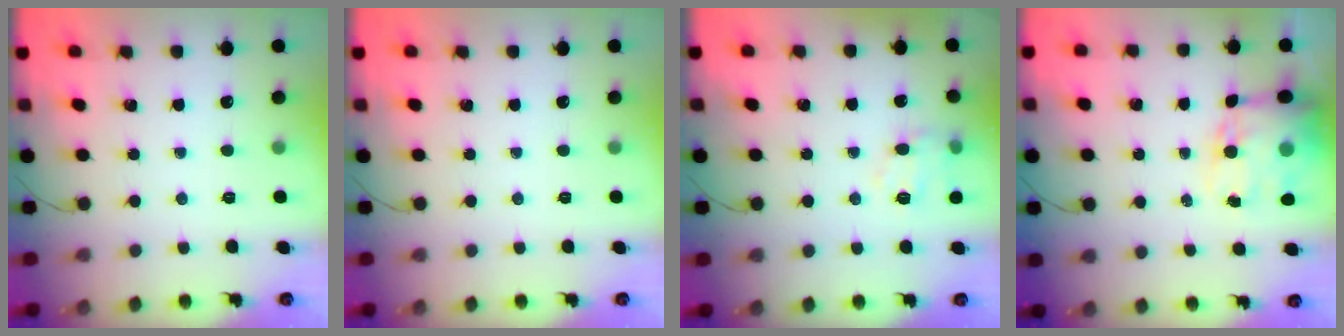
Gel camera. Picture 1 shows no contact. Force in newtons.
{"total": 0.0}
{"total": 10.3, "press": 10.2, "slide": 1.4}
{"total": 14.8, "press": 14.3, "slide": 3.9}